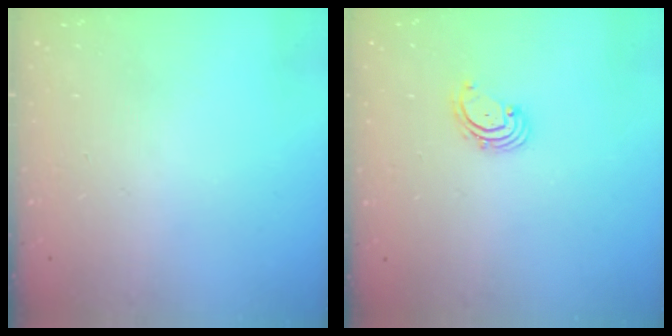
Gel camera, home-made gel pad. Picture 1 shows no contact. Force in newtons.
{"total": 2.0, "press": 1.9, "slide": 0.6}